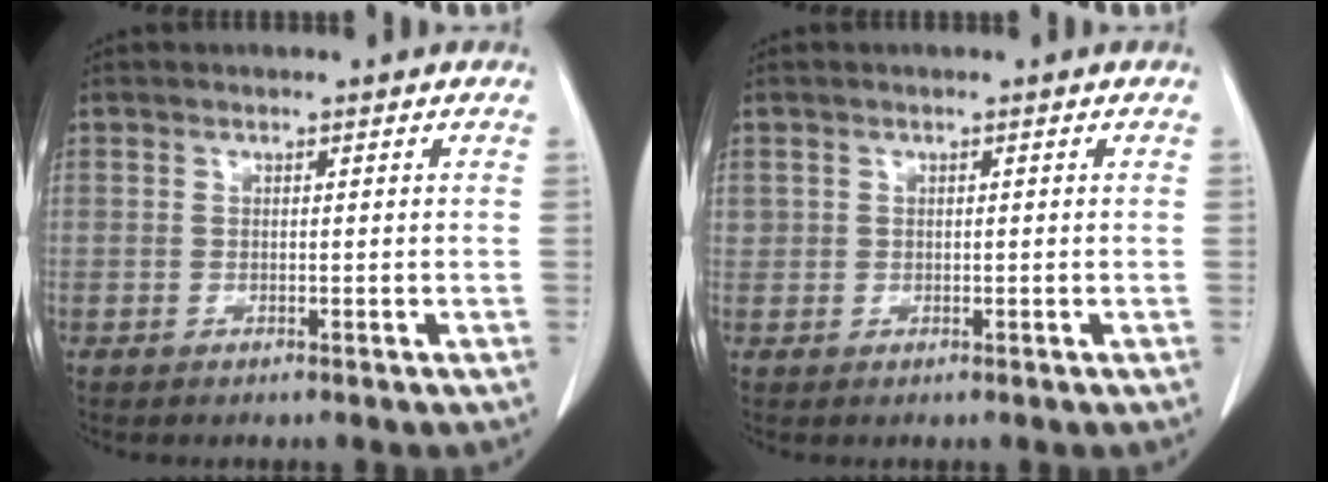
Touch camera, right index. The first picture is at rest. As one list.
[{"total": 0.8, "force": [0.3, 0.8, 0.1], "torque": [0.010, 0.003, 0.002]}]